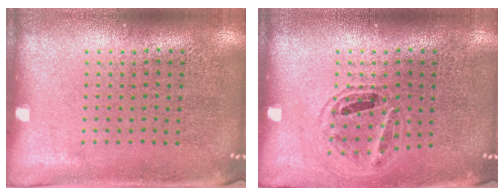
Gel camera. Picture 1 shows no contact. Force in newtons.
{"total": 0.9, "press": 0.9, "slide": 0.1}